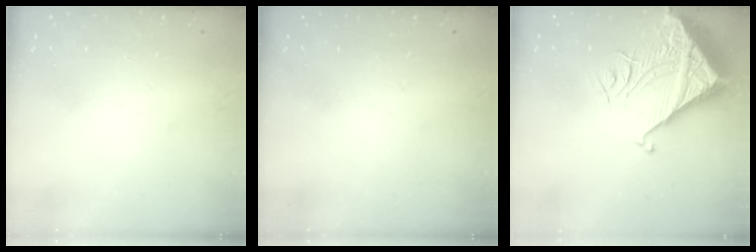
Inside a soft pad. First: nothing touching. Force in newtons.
{"total": 0.0}
{"total": 9.4, "press": 9.3, "slide": 1.0}